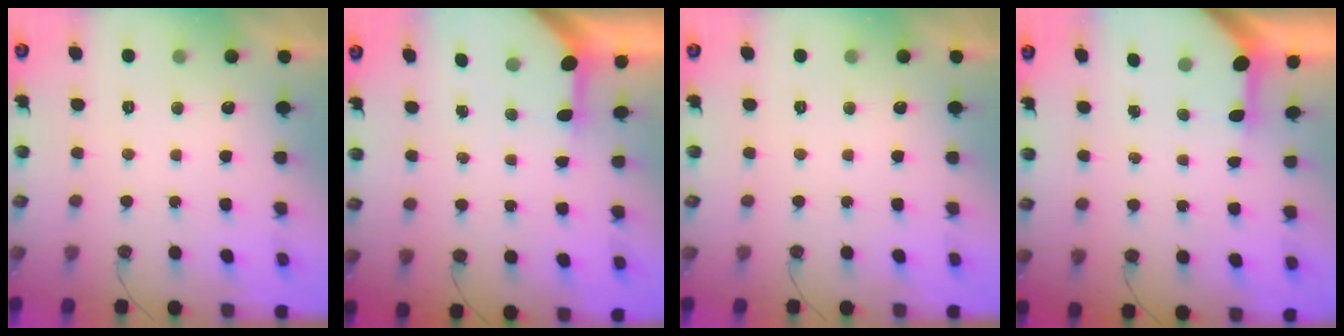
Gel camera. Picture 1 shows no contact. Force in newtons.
{"total": 3.0, "press": 3.0, "slide": 0.2}
{"total": 0.0}
{"total": 3.5, "press": 3.5, "slide": 0.4}